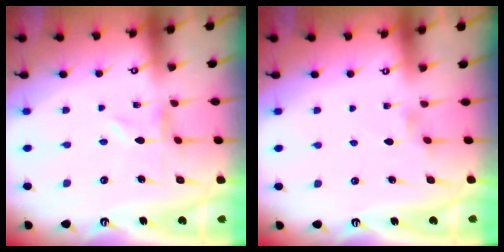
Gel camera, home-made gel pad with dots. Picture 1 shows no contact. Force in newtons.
{"total": 0.9, "press": 0.8, "slide": 0.3}